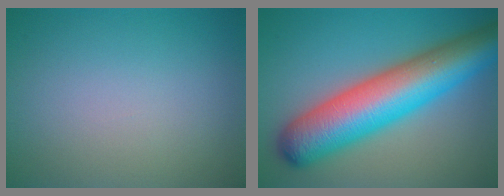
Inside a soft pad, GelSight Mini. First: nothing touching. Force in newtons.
{"total": 11.9, "press": 11.9, "slide": 0.3}